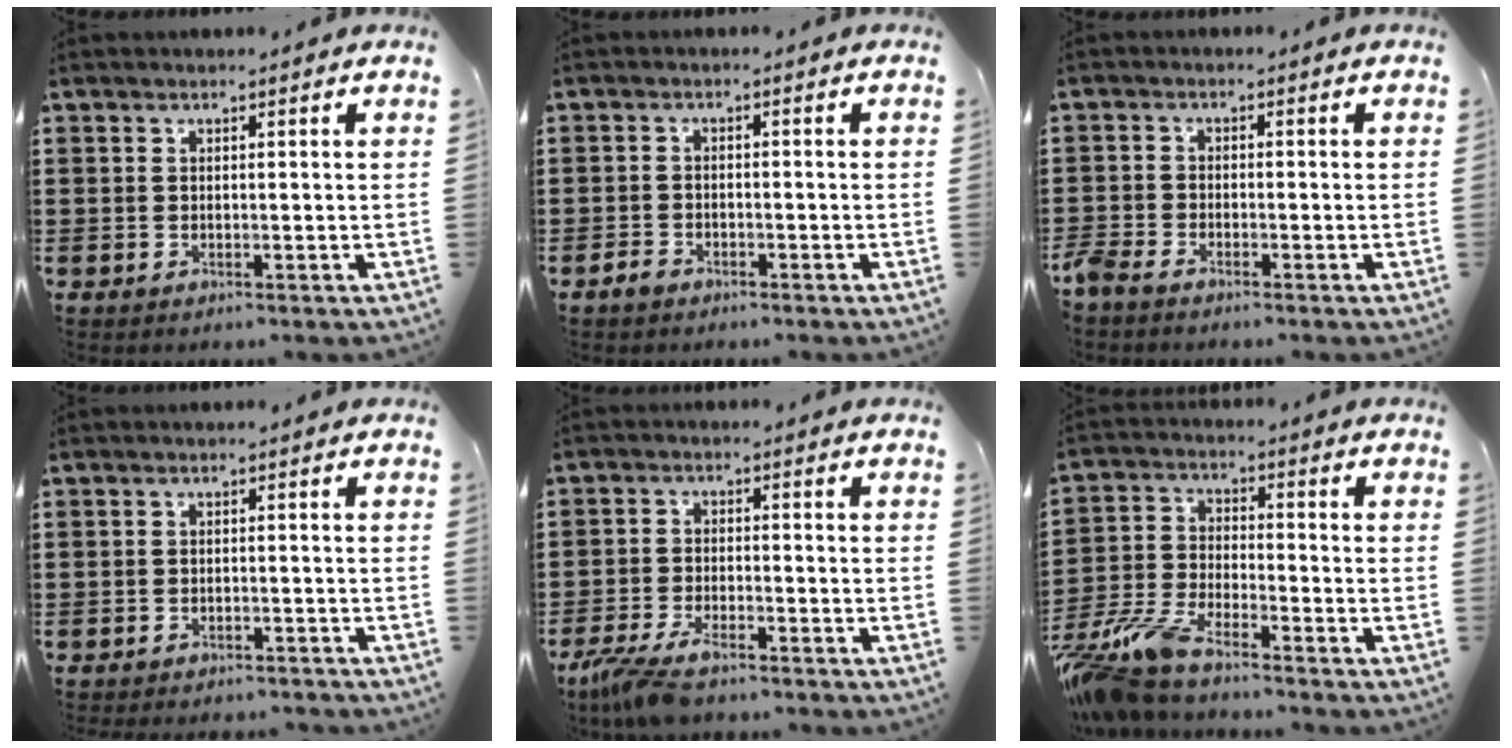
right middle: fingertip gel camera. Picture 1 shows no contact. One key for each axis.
{"total": 1.6, "fx": -1.3, "fy": 0.8, "fz": 0.7, "tx": -0.023, "ty": -0.001, "tz": -0.028}
{"total": 2.2, "fx": -2.1, "fy": 0.5, "fz": 0.7, "tx": -0.036, "ty": -0.005, "tz": -0.049}
{"total": 1.5, "fx": -1.5, "fy": 0.1, "fz": 0.1, "tx": -0.006, "ty": 0.000, "tz": -0.032}
{"total": 5.2, "fx": -4.2, "fy": 1.3, "fz": 2.7, "tx": -0.079, "ty": -0.011, "tz": -0.088}
{"total": 8.3, "fx": -7.5, "fy": 0.7, "fz": 3.4, "tx": -0.093, "ty": -0.008, "tz": -0.154}